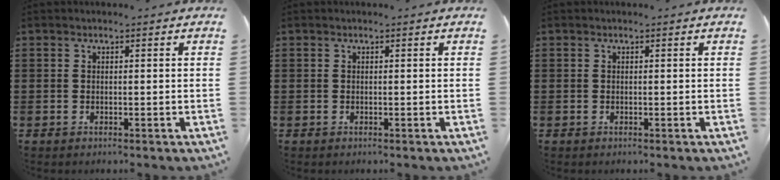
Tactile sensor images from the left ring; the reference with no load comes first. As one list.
[{"total": 0.0}, {"total": 0.0}]